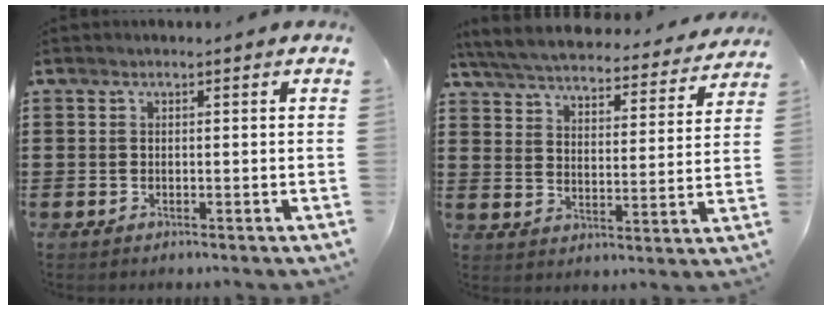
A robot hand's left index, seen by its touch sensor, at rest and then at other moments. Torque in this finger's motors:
{"motor_torque": [2.14, 0.00, 0.54, -0.01]}